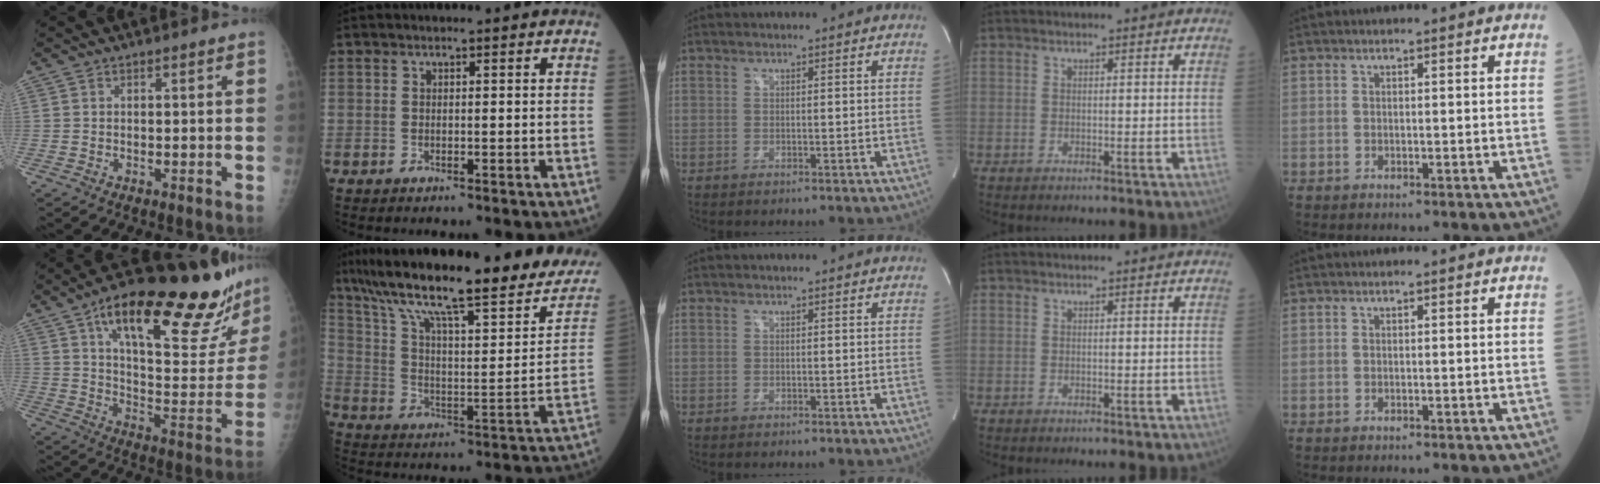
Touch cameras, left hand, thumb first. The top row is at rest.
{"thumb": {"total": 30.1, "force": [20.3, 8.0, 20.7], "torque": [-0.271, -0.066, 0.297]}, "index": {"total": 32.0, "force": [24.9, 5.7, 19.4], "torque": [-0.311, -0.019, 0.344]}}